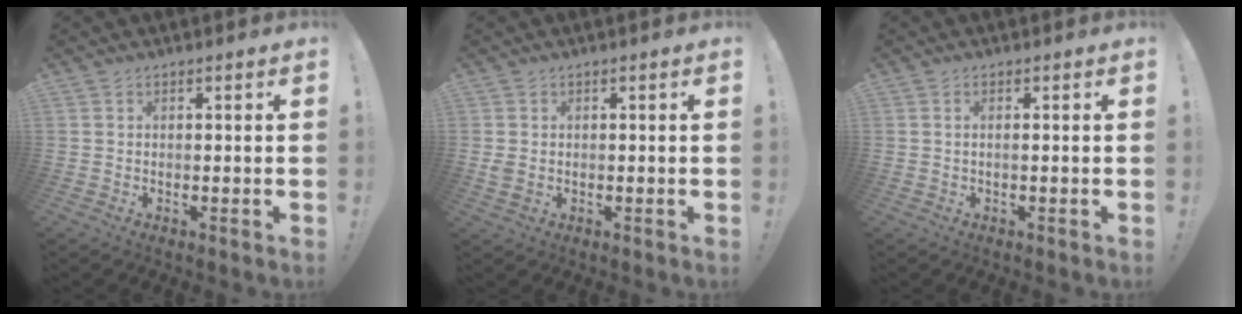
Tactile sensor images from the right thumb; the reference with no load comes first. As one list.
[{"total": 2.3, "force": [0.1, 1.7, 1.4], "torque": [-0.020, 0.003, 0.002]}, {"total": 1.1, "force": [-0.1, 0.0, 1.1], "torque": [-0.027, 0.002, -0.001]}]